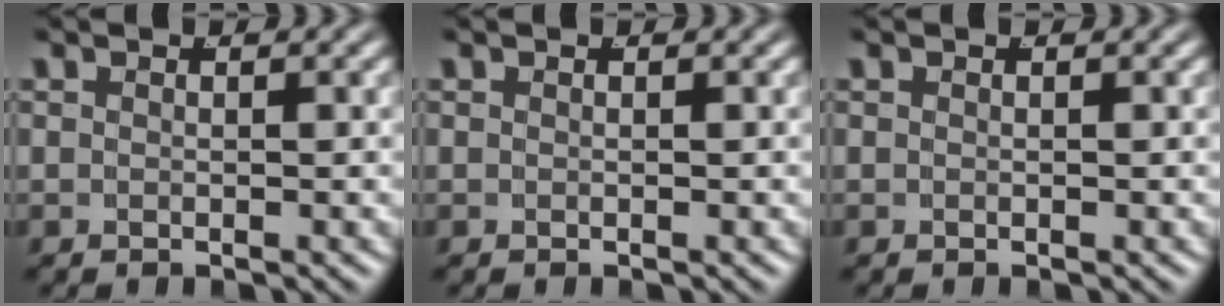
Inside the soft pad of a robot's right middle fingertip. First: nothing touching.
{"total": 0.0}
{"total": 0.0}